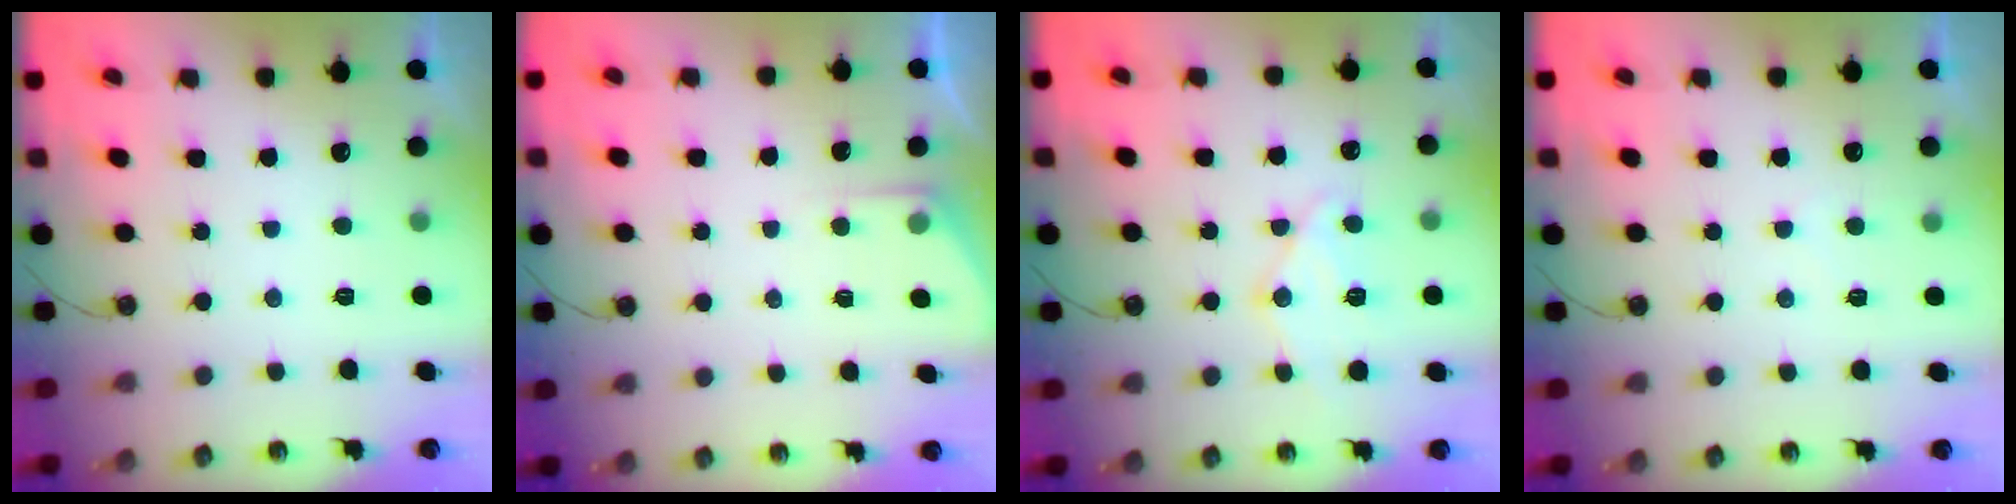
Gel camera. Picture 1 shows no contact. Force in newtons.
{"total": 3.3, "press": 3.3, "slide": 0.4}
{"total": 12.4, "press": 12.3, "slide": 1.3}
{"total": 3.1, "press": 3.1, "slide": 0.4}